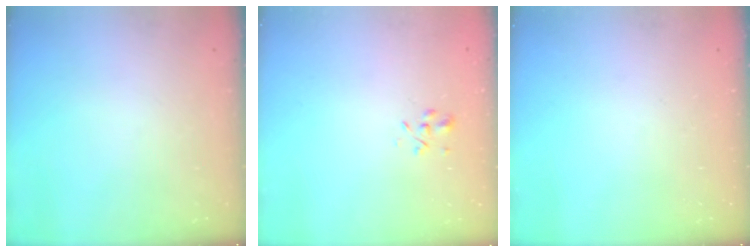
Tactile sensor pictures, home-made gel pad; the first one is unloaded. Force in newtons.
{"total": 2.6, "press": 2.4, "slide": 1.0}
{"total": 0.0}